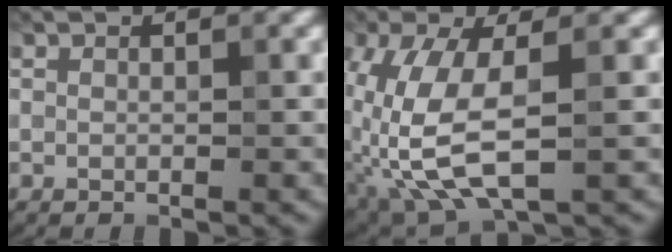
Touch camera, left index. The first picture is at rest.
{"total": 7.8, "force": [-1.7, 3.3, 6.9], "torque": [-0.173, -0.004, -0.034]}